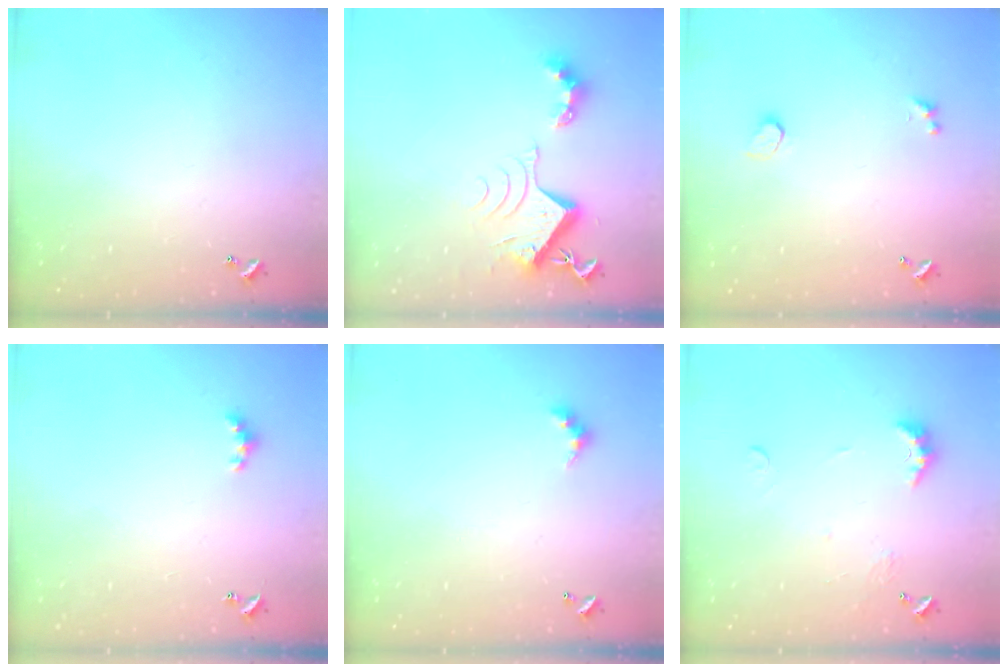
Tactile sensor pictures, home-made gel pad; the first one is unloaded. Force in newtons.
{"total": 8.5, "press": 8.5, "slide": 0.9}
{"total": 0.9, "press": 0.8, "slide": 0.4}
{"total": 4.1, "press": 4.1, "slide": 0.4}
{"total": 2.4, "press": 2.4, "slide": 0.5}
{"total": 4.3, "press": 4.2, "slide": 0.9}